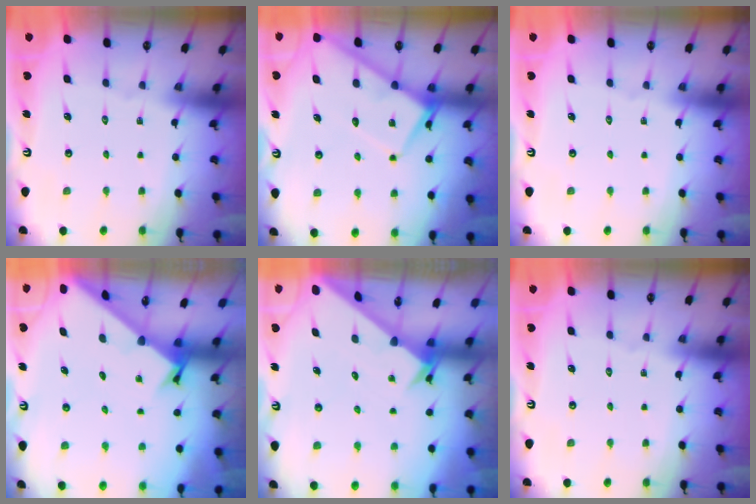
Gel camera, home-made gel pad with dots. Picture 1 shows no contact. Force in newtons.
{"total": 7.4, "press": 7.4, "slide": 0.8}
{"total": 0.0}
{"total": 1.8, "press": 1.8, "slide": 0.2}
{"total": 2.9, "press": 2.9, "slide": 0.1}
{"total": 0.0}